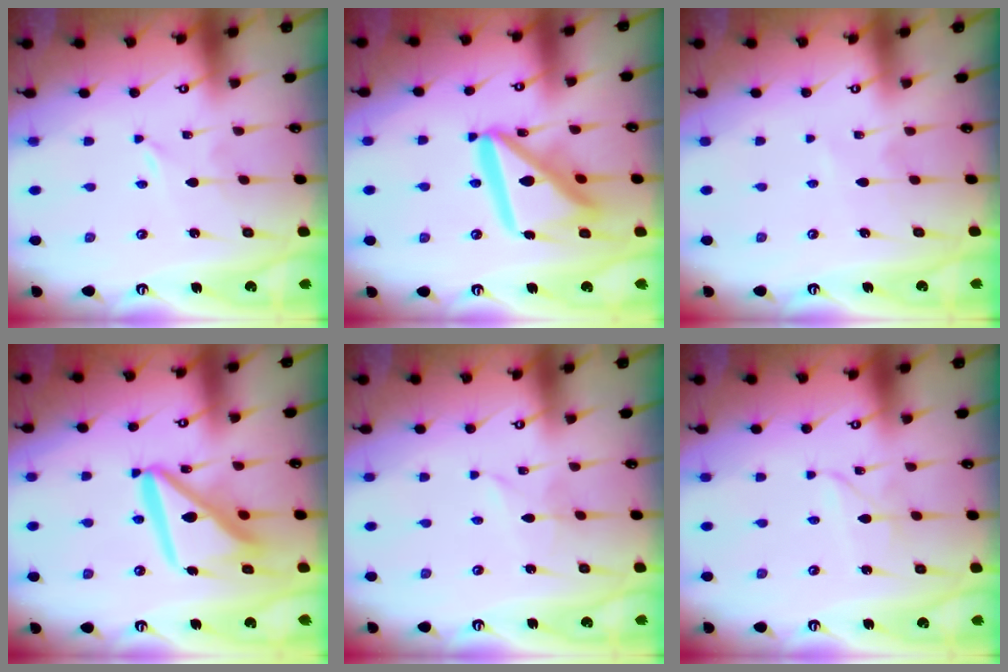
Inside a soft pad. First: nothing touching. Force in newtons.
{"total": 18.4, "press": 18.2, "slide": 2.2}
{"total": 2.2, "press": 2.1, "slide": 0.3}
{"total": 15.1, "press": 15.0, "slide": 1.8}
{"total": 1.5, "press": 1.4, "slide": 0.2}
{"total": 2.2, "press": 2.2, "slide": 0.2}